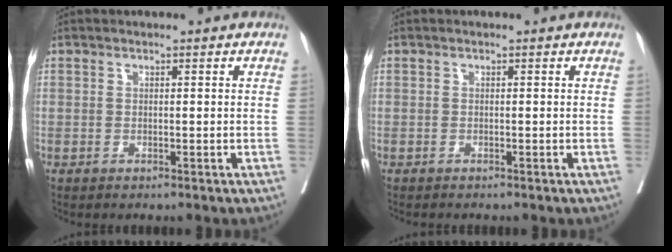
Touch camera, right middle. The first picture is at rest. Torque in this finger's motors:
{"motor_torque": [0.05, -0.09, 0.01, 0.01]}